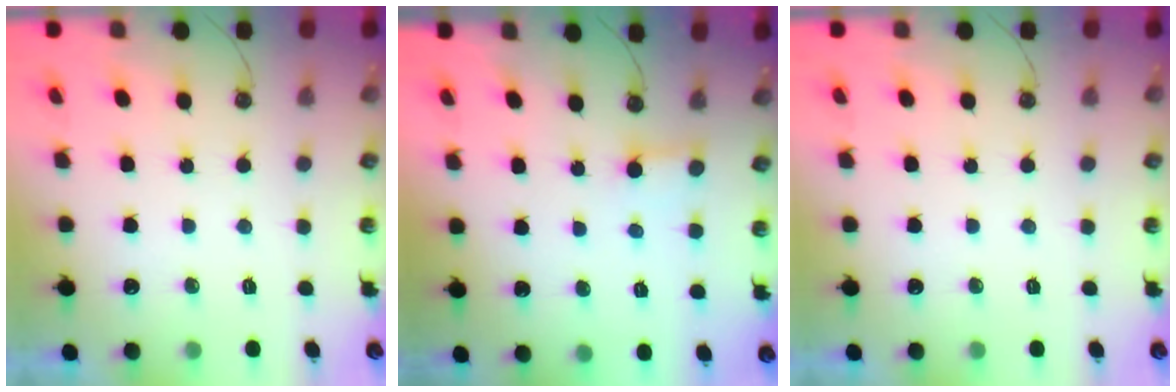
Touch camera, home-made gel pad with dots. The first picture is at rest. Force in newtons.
{"total": 2.8, "press": 2.8, "slide": 0.3}
{"total": 0.0}